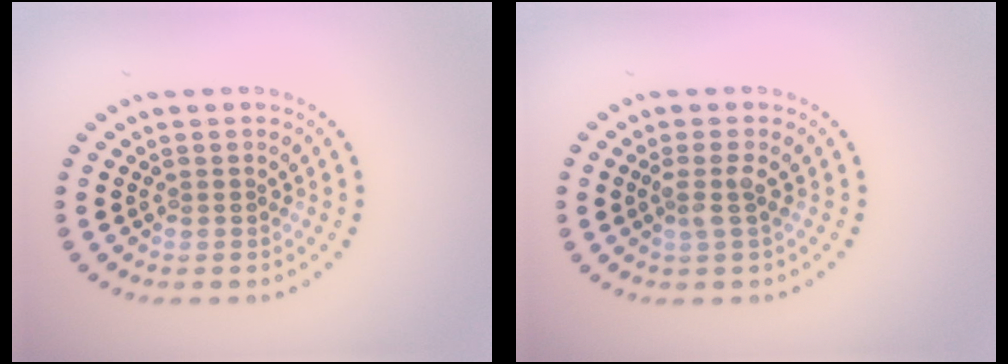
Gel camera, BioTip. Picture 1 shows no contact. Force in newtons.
{"total": 1.8, "press": 1.4, "slide": 1.2}